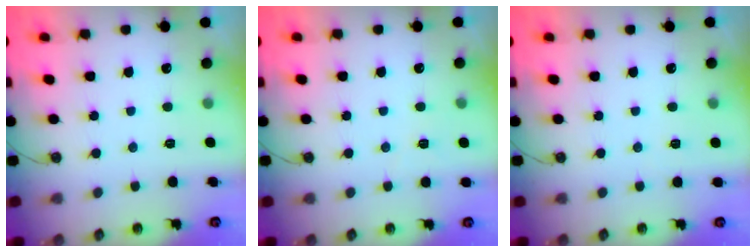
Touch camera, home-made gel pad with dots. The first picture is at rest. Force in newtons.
{"total": 3.0, "press": 2.1, "slide": 2.2}
{"total": 1.5, "press": 1.4, "slide": 0.4}